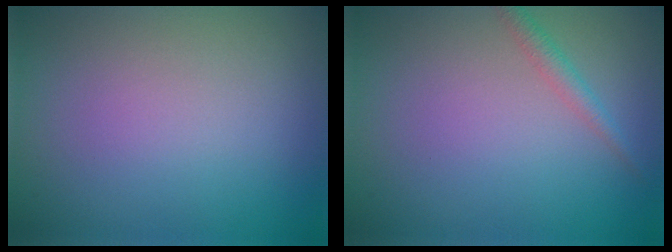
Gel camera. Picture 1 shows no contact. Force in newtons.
{"total": 1.3, "press": 1.3, "slide": 0.0}